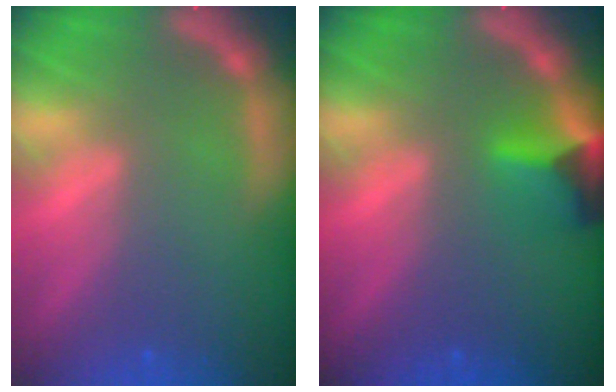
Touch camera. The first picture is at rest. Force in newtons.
{"total": 3.9}